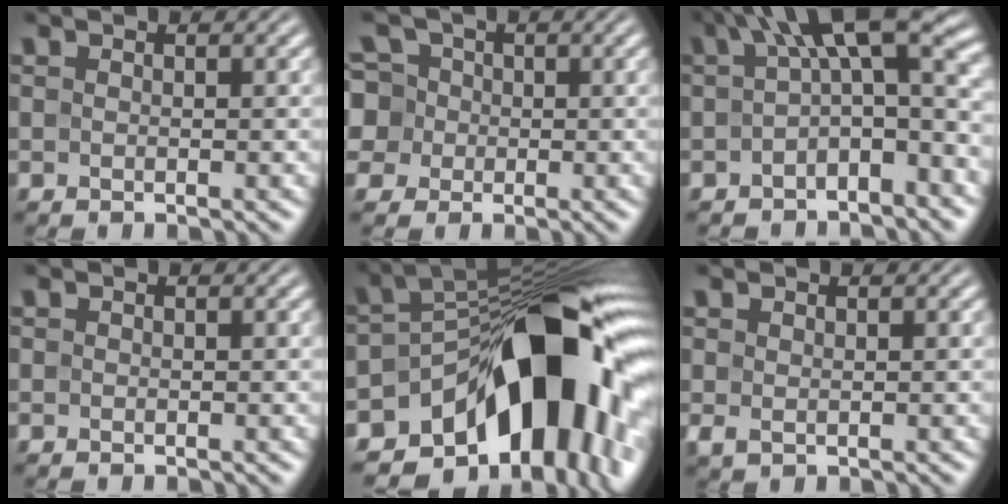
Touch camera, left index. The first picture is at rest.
{"total": 7.1, "force": [1.1, 6.3, 2.9], "torque": [-0.057, 0.041, -0.020]}
{"total": 7.9, "force": [0.7, 2.7, 7.4], "torque": [-0.103, 0.019, -0.002]}
{"total": 0.0}
{"total": 16.3, "force": [-6.0, 9.2, 12.0], "torque": [-0.142, 0.004, -0.104]}
{"total": 1.1, "force": [0.3, 0.8, 0.7], "torque": [-0.018, -0.002, 0.008]}